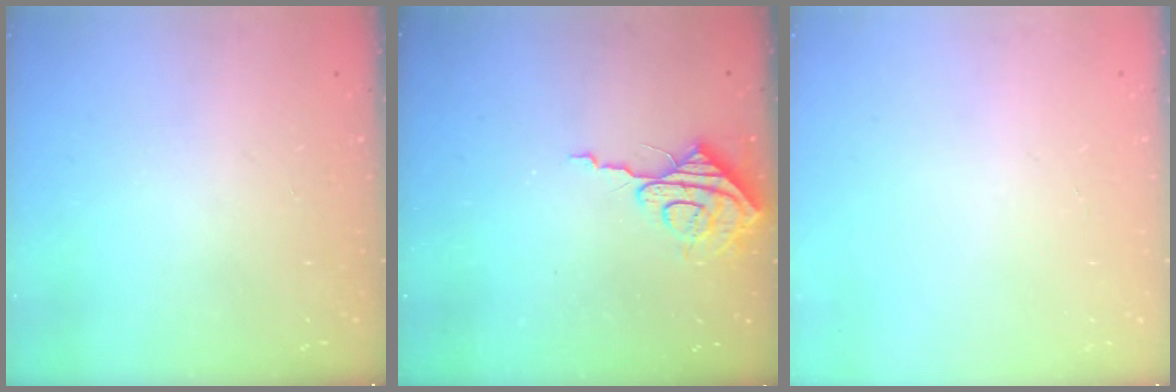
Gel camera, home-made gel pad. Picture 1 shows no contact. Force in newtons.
{"total": 8.8, "press": 8.7, "slide": 0.8}
{"total": 0.0}